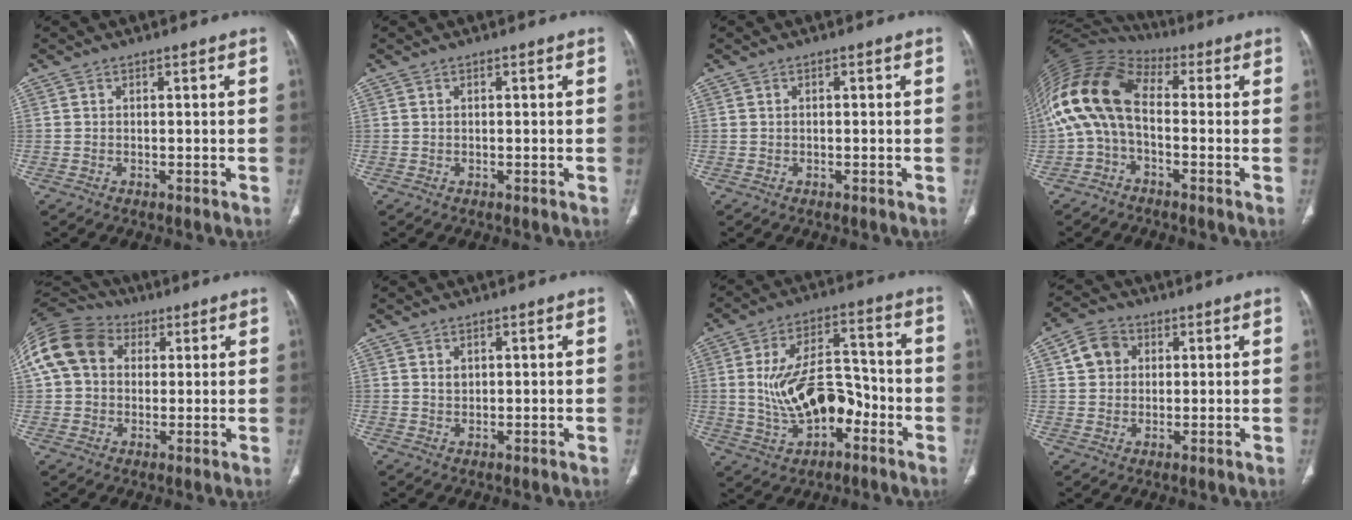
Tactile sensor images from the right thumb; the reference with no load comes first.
{"total": 0.0}
{"total": 0.0}
{"total": 14.2, "force": [-0.4, 8.1, 11.6], "torque": [-0.234, 0.046, -0.024]}
{"total": 16.3, "force": [4.4, 12.8, 9.0], "torque": [-0.192, 0.040, 0.072]}
{"total": 1.3, "force": [0.6, 0.9, 0.7], "torque": [-0.007, -0.005, 0.014]}
{"total": 14.5, "force": [-3.2, 8.3, 11.5], "torque": [-0.181, 0.040, -0.049]}
{"total": 6.1, "force": [1.8, 5.2, 2.7], "torque": [-0.033, 0.005, 0.030]}